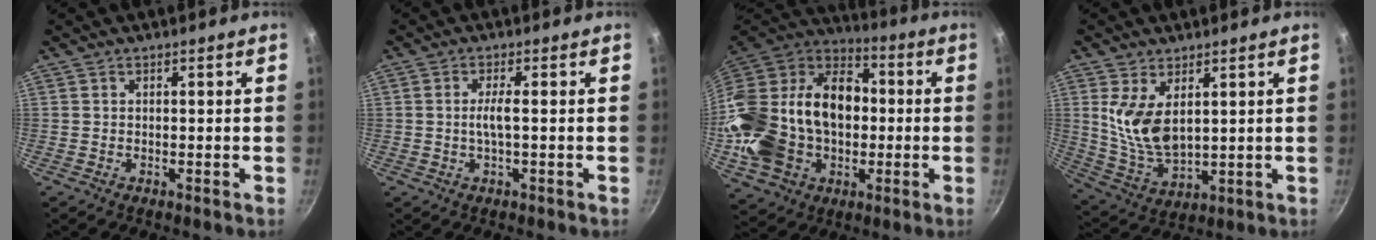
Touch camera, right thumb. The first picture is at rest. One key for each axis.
{"total": 2.9, "fx": -0.2, "fy": 0.3, "fz": 2.9, "tx": -0.063, "ty": 0.005, "tz": -0.003}
{"total": 30.8, "fx": -1.8, "fy": 22.3, "fz": 21.2, "tx": -0.412, "ty": 0.054, "tz": -0.024}
{"total": 10.5, "fx": 3.2, "fy": 5.7, "fz": 8.2, "tx": -0.155, "ty": -0.034, "tz": 0.075}